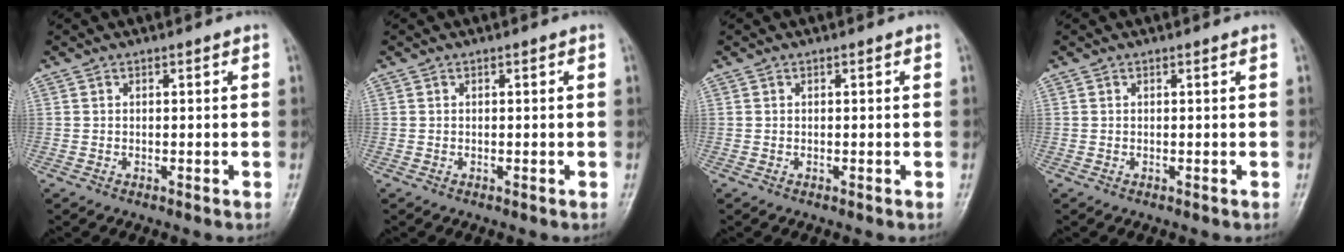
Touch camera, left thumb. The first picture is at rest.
{"total": 0.0}
{"total": 0.0}
{"total": 0.0}